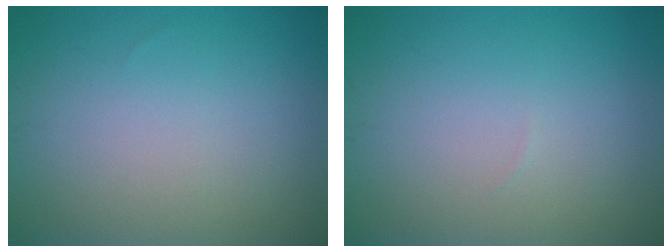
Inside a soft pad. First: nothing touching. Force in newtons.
{"total": 0.0}